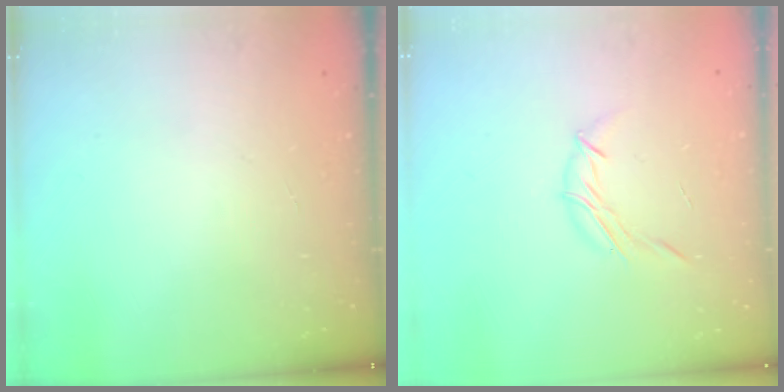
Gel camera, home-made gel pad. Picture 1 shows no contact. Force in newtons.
{"total": 6.3, "press": 6.1, "slide": 1.5}